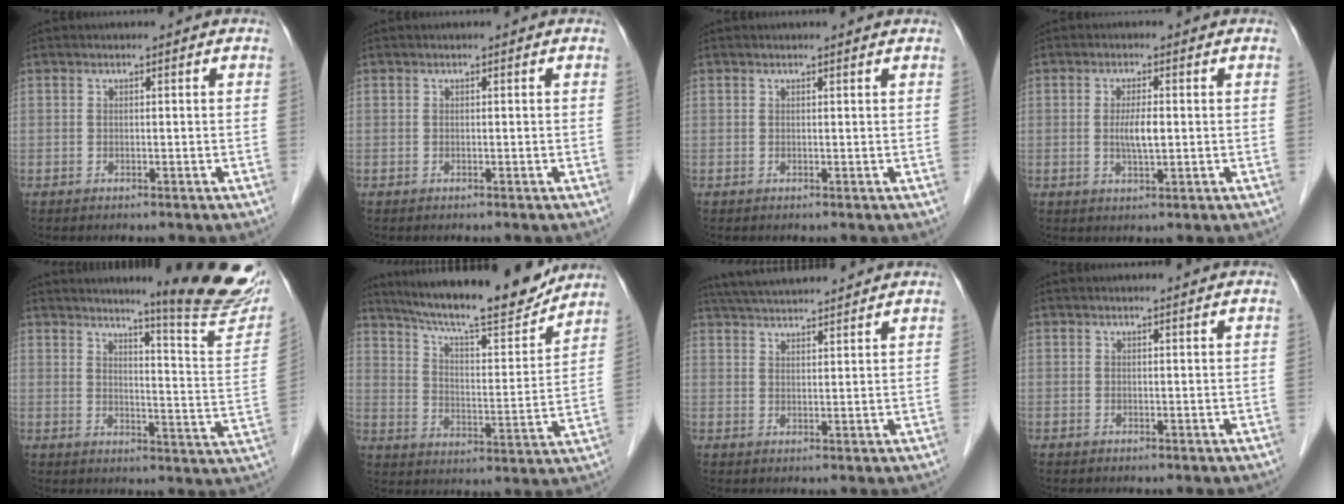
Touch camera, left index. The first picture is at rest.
{"total": 0.0}
{"total": 1.0, "force": [1.0, -0.1, 0.1], "torque": [-0.014, 0.000, 0.011]}
{"total": 3.4, "force": [0.0, 0.6, 3.3], "torque": [-0.065, -0.003, 0.002]}
{"total": 16.7, "force": [14.4, -0.6, 8.4], "torque": [-0.108, -0.088, 0.169]}
{"total": 18.9, "force": [16.8, 1.9, 8.4], "torque": [-0.141, -0.007, 0.252]}
{"total": 10.9, "force": [10.1, 0.8, 3.9], "torque": [-0.074, 0.033, 0.158]}
{"total": 0.9, "force": [0.9, -0.1, 0.2], "torque": [-0.011, 0.002, 0.013]}